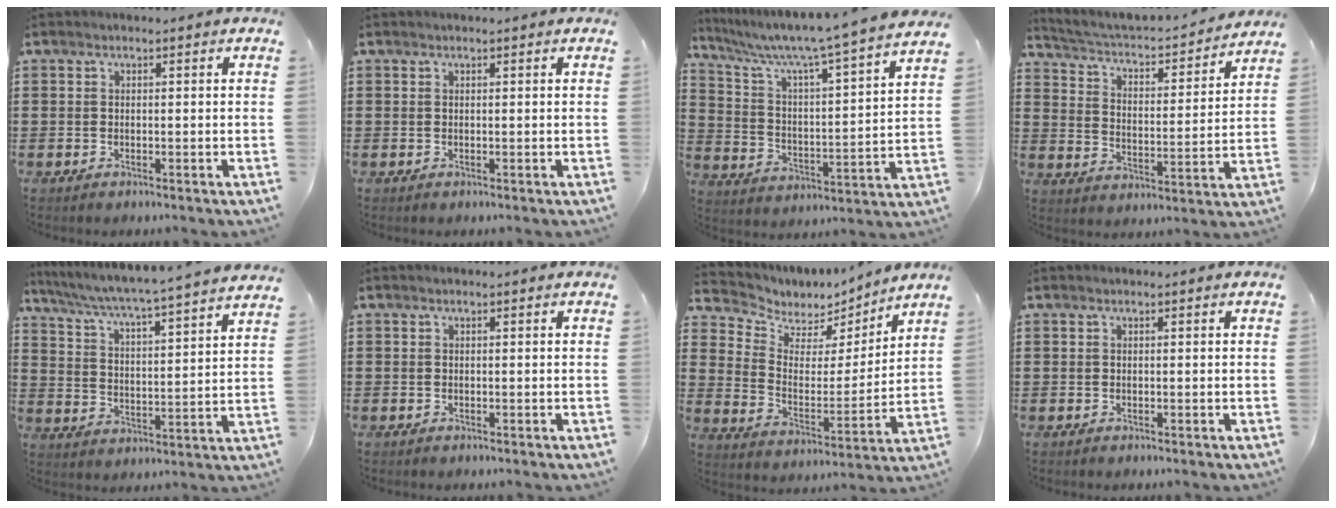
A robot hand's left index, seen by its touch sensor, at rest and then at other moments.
{"total": 0.0}
{"total": 6.7, "force": [5.8, -0.6, 3.2], "torque": [-0.091, -0.055, 0.088]}
{"total": 2.6, "force": [2.3, 0.7, 1.0], "torque": [-0.037, -0.029, 0.027]}
{"total": 4.5, "force": [4.1, -0.9, 1.7], "torque": [-0.055, -0.044, 0.058]}
{"total": 0.0}
{"total": 4.6, "force": [3.8, 2.7, 0.0], "torque": [-0.037, -0.034, 0.061]}
{"total": 0.0}